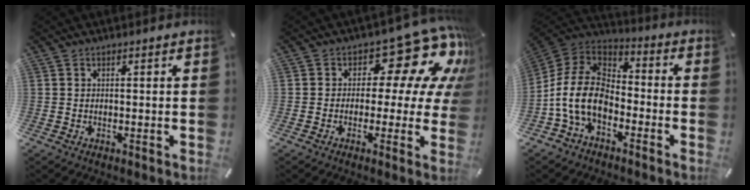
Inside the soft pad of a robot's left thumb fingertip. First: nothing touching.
{"total": 15.9, "force": [8.0, 8.3, 10.9], "torque": [-0.149, -0.054, 0.131]}
{"total": 13.9, "force": [-6.2, 9.0, 8.5], "torque": [-0.188, 0.031, -0.120]}